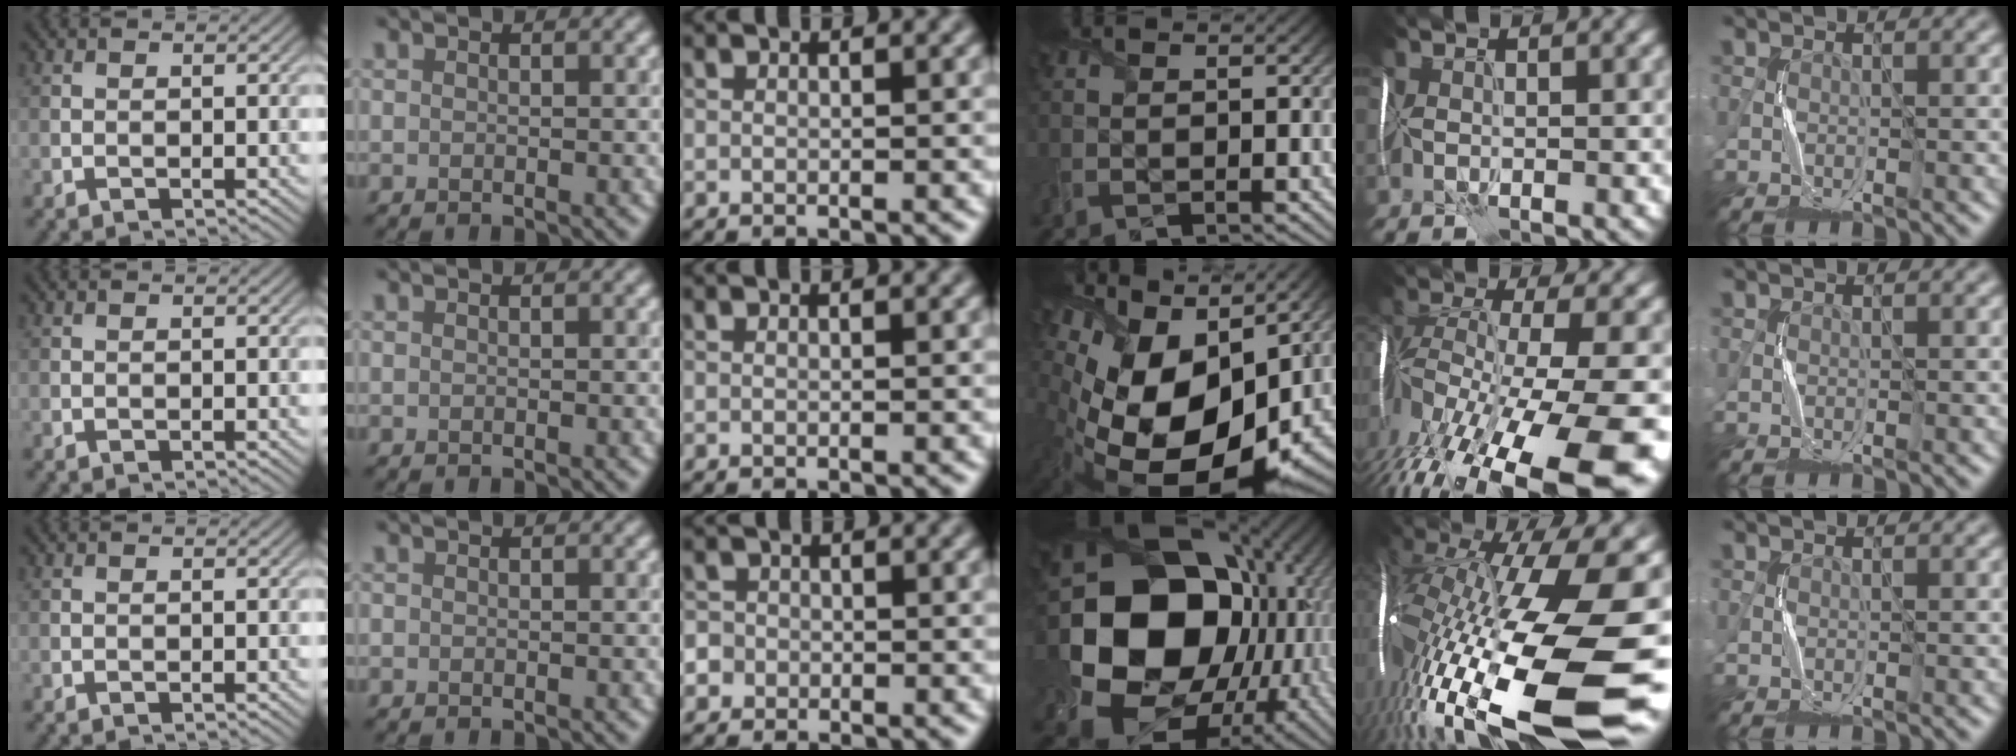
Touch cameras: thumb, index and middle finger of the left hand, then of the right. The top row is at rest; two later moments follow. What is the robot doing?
{"motion": "wrap", "object": "receipt paper"}